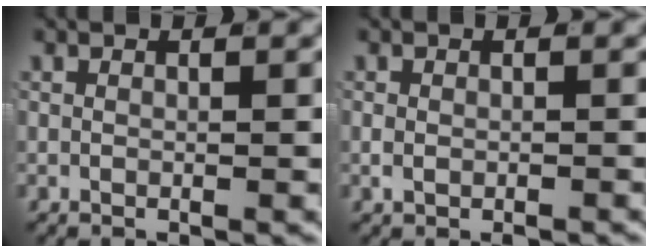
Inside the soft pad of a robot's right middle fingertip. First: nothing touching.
{"total": 0.9, "force": [-0.5, 0.4, 0.6], "torque": [-0.011, -0.002, -0.006]}